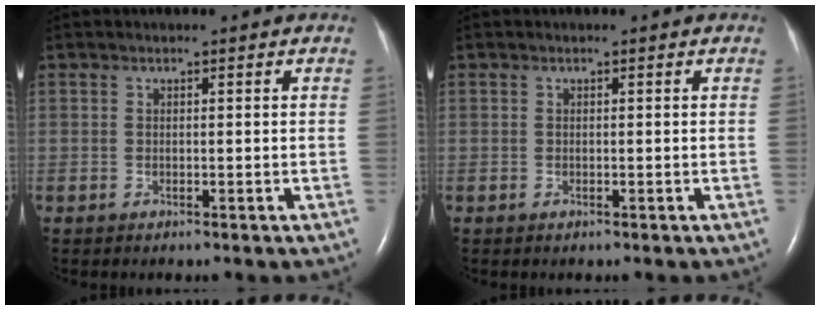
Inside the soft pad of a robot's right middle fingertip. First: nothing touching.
{"total": 0.0}